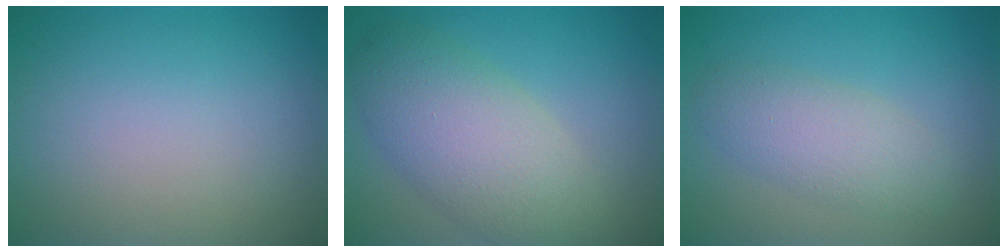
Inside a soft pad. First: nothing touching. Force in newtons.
{"total": 6.9, "press": 6.9, "slide": 0.6}
{"total": 3.4, "press": 3.4, "slide": 0.2}